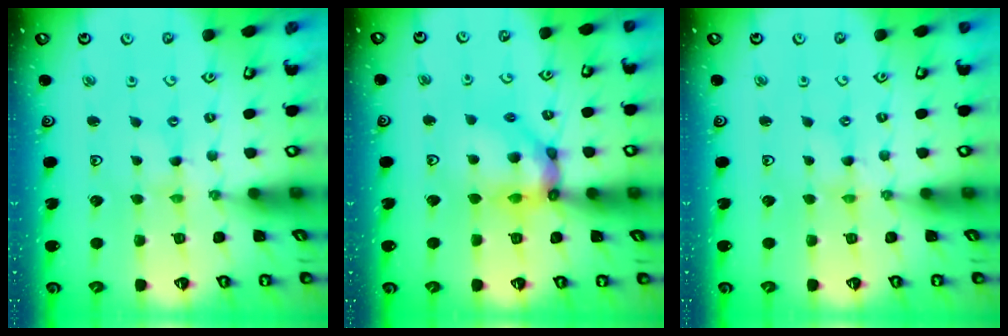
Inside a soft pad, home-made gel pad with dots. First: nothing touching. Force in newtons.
{"total": 13.4, "press": 13.3, "slide": 1.6}
{"total": 0.0}